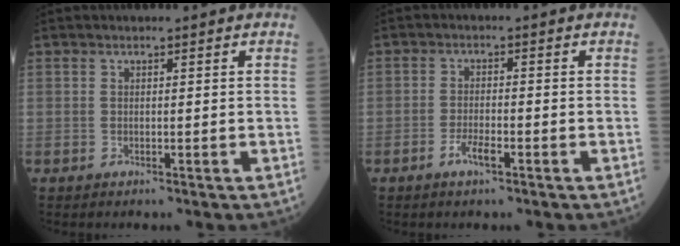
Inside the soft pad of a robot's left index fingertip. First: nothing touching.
{"total": 2.7, "force": [-1.7, 0.6, 2.0], "torque": [-0.039, -0.002, -0.035]}